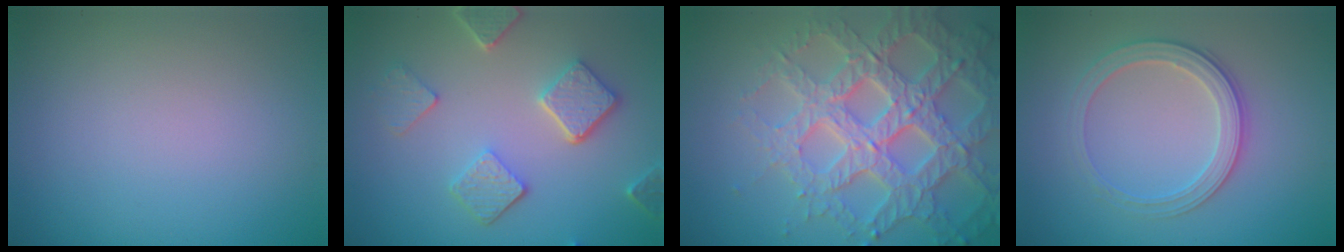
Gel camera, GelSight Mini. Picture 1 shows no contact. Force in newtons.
{"total": 4.7, "press": 3.7, "slide": 3.0}
{"total": 7.0, "press": 6.8, "slide": 1.7}
{"total": 2.9, "press": 2.8, "slide": 0.7}